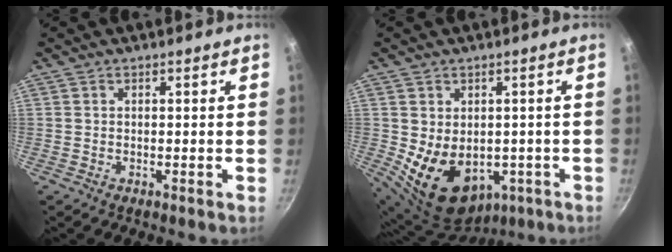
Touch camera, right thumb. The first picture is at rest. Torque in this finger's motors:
{"motor_torque": [-0.36, 1.04, 0.80, 0.72, 0.17]}